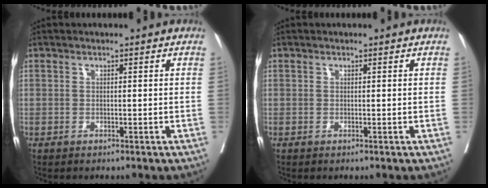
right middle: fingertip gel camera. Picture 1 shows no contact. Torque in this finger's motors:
{"motor_torque": [0.00, 0.00, 0.00, 0.00]}